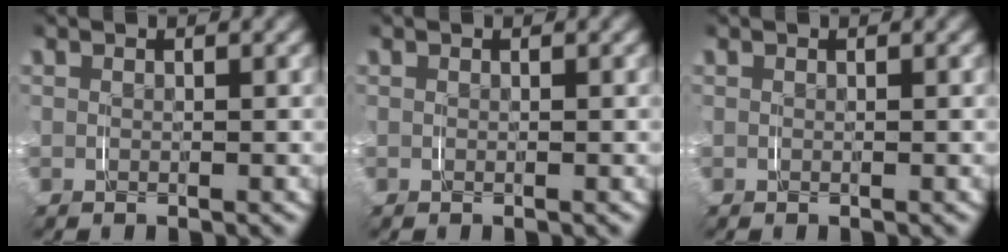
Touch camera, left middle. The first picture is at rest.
{"total": 0.0}
{"total": 0.0}